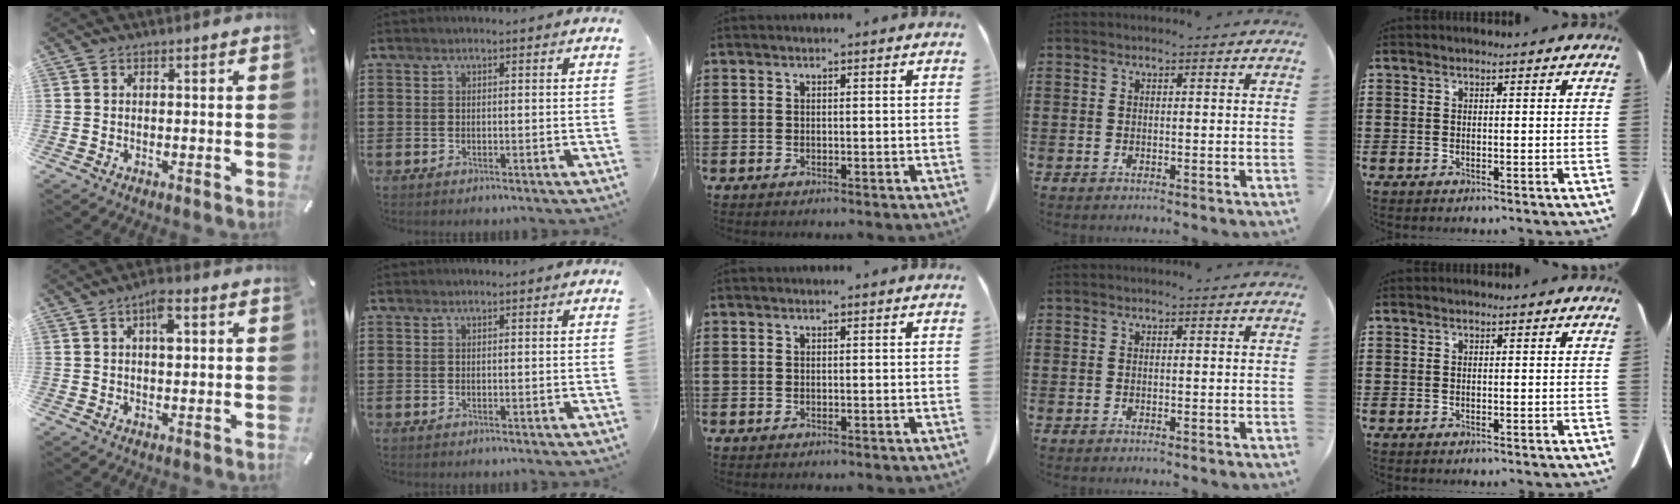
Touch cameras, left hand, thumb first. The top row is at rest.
{"thumb": {"total": 4.7, "force": [1.3, 2.0, 4.0], "torque": [-0.061, -0.001, 0.015]}}